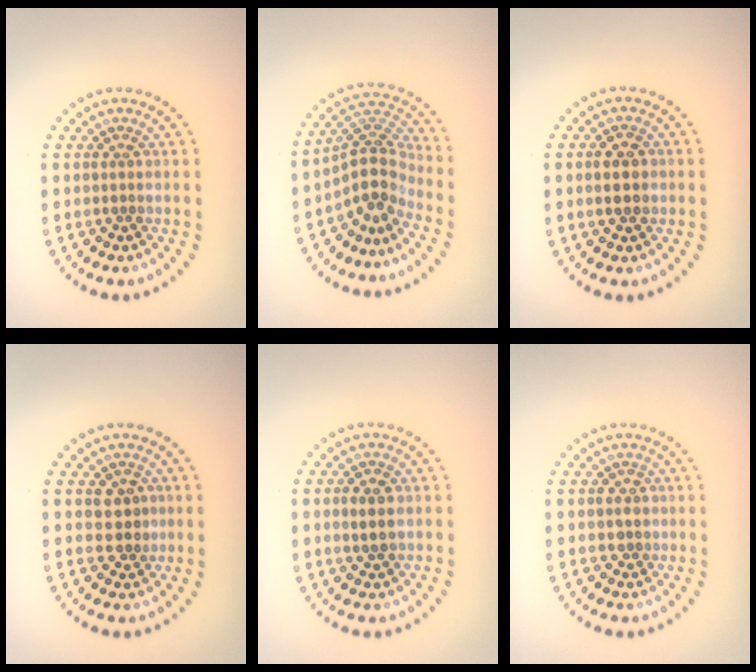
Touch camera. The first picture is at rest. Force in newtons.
{"total": 4.2, "press": 3.0, "slide": 2.9}
{"total": 2.5, "press": 2.5, "slide": 0.2}
{"total": 2.4, "press": 2.4, "slide": 0.7}
{"total": 1.5, "press": 1.5, "slide": 0.1}
{"total": 1.1, "press": 0.9, "slide": 0.7}